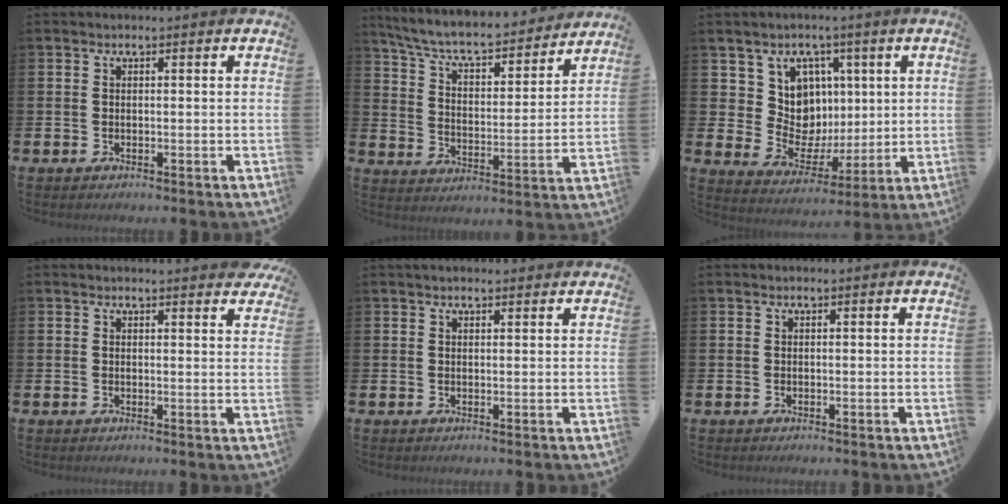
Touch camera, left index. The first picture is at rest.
{"total": 7.5, "force": [6.9, 1.5, 2.5], "torque": [-0.075, -0.054, 0.114]}
{"total": 8.2, "force": [3.2, 7.3, 2.1], "torque": [-0.072, -0.020, 0.063]}
{"total": 1.8, "force": [1.8, 0.0, 0.1], "torque": [0.012, -0.014, 0.030]}
{"total": 1.3, "force": [1.2, 0.4, 0.3], "torque": [0.006, 0.000, 0.019]}
{"total": 0.0}